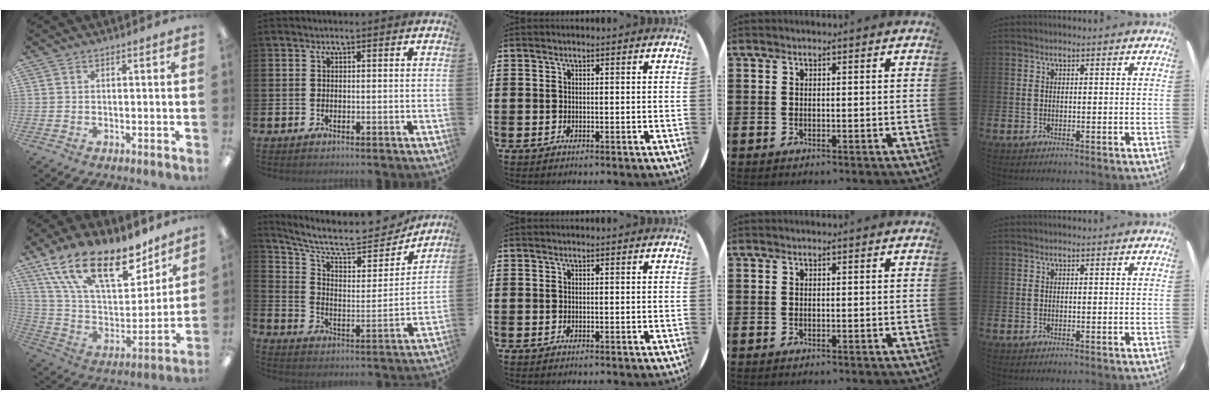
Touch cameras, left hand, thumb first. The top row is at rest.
{"thumb": {"total": 23.2, "force": [15.2, 10.1, 14.3], "torque": [-0.255, -0.088, 0.270]}, "index": {"total": 10.0, "force": [8.8, 2.9, 3.8], "torque": [-0.098, -0.066, 0.148]}}